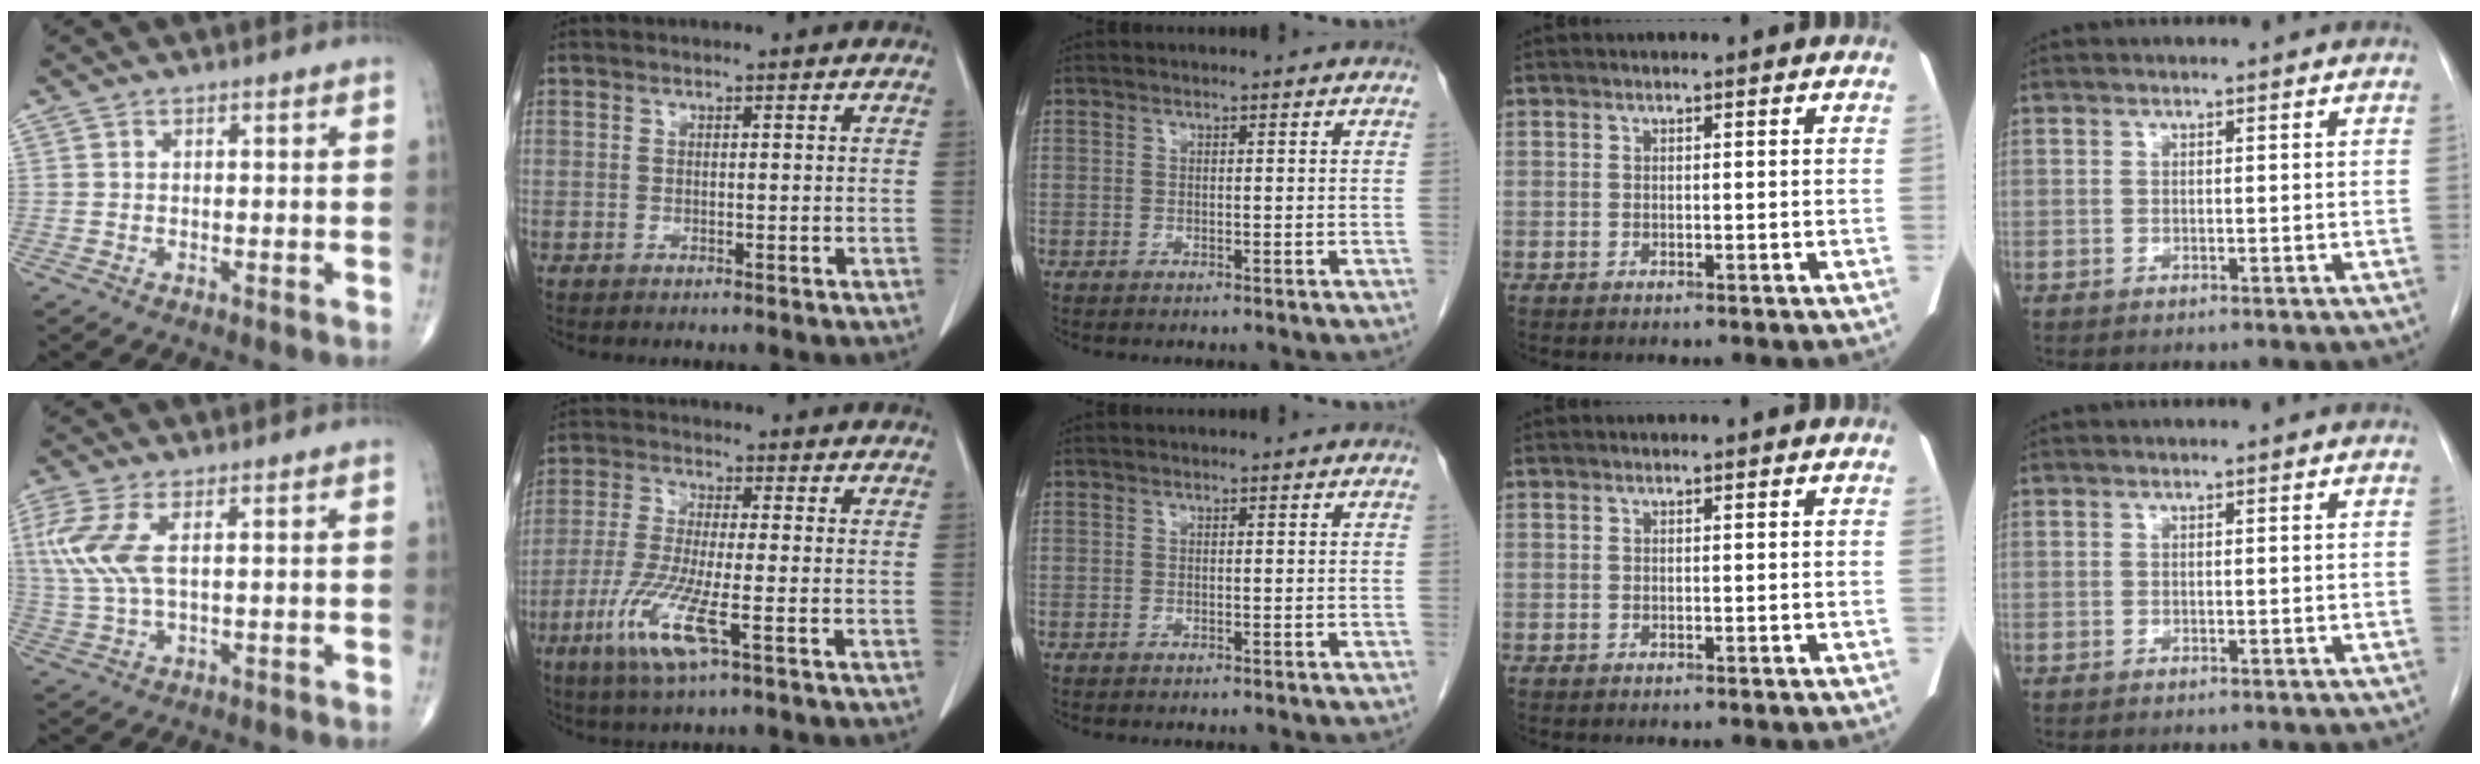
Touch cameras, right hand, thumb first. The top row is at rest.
{"thumb": {"total": 9.1, "force": [2.4, 3.8, 7.9], "torque": [-0.211, 0.000, 0.053]}, "index": {"total": 9.4, "force": [-3.9, 0.6, 8.5], "torque": [-0.179, -0.024, -0.079]}}